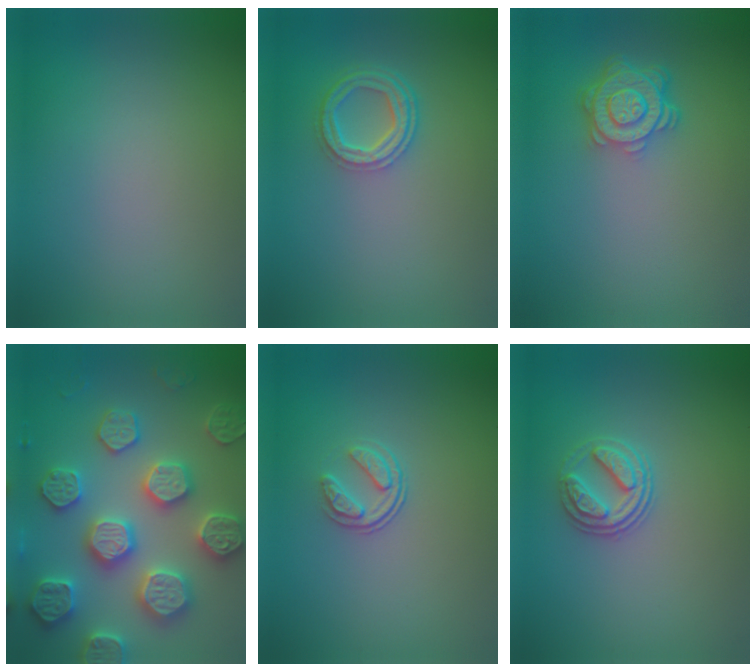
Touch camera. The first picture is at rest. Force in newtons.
{"total": 3.8, "press": 2.9, "slide": 2.4}
{"total": 4.7, "press": 3.6, "slide": 3.1}
{"total": 7.2, "press": 6.9, "slide": 1.7}
{"total": 1.9, "press": 1.3, "slide": 1.4}
{"total": 2.7, "press": 2.5, "slide": 1.0}